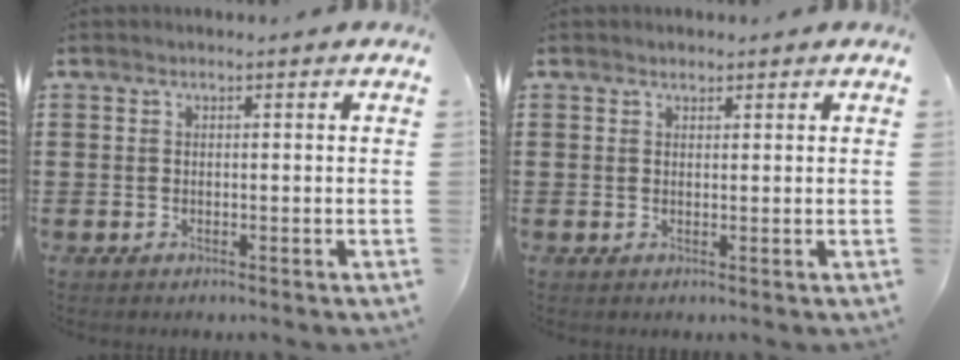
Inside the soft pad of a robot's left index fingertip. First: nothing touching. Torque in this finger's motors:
{"motor_torque": [0.16, -0.18, 0.00, 0.00]}